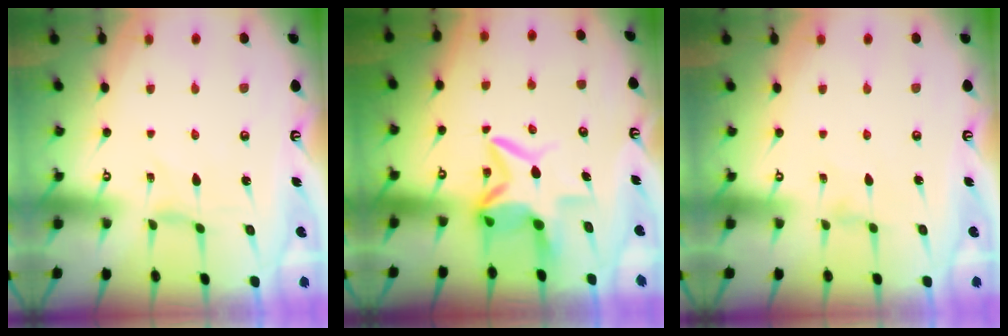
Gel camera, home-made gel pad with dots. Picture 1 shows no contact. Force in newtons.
{"total": 9.9, "press": 9.9, "slide": 1.0}
{"total": 0.9, "press": 0.9, "slide": 0.2}